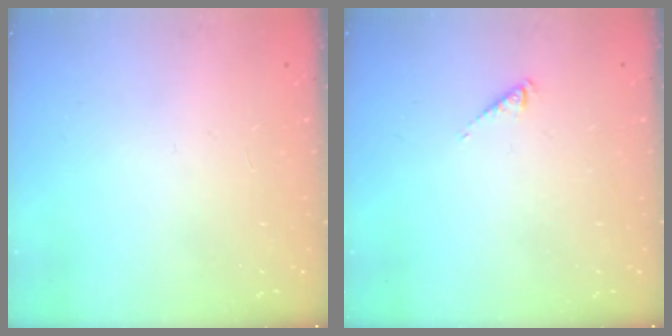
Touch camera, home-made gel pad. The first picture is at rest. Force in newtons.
{"total": 0.7, "press": 0.7, "slide": 0.0}